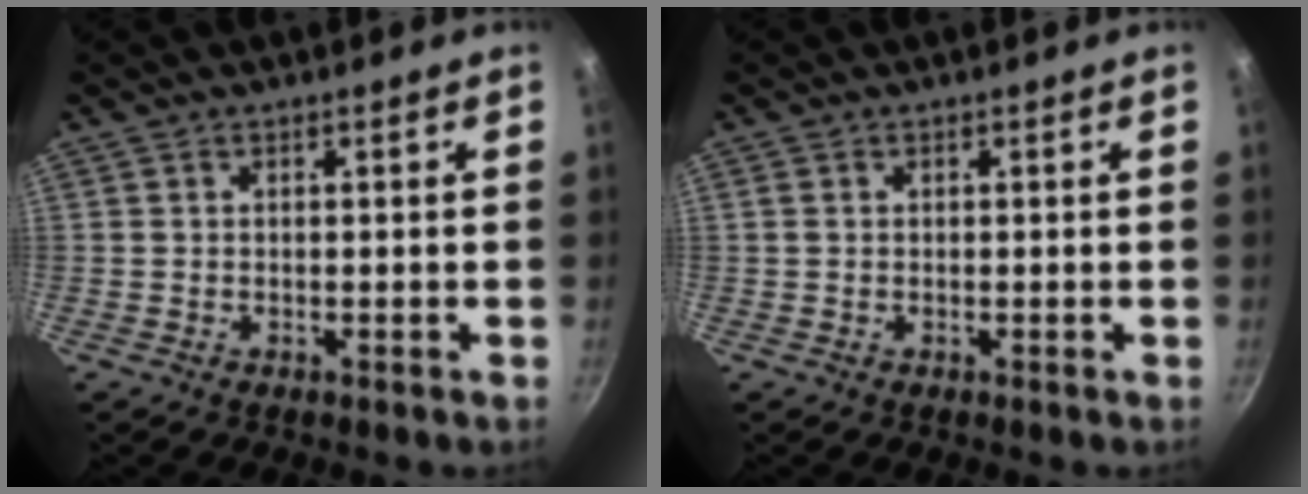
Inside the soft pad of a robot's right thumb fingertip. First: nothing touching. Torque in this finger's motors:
{"motor_torque": [-0.06, -0.29, -0.49, 0.41, 0.07]}